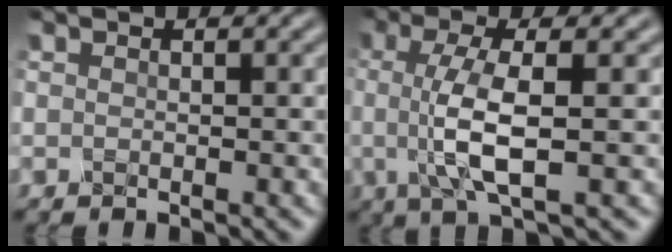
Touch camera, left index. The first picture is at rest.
{"total": 5.5, "force": [-0.1, 1.5, 5.3], "torque": [-0.107, 0.000, -0.002]}